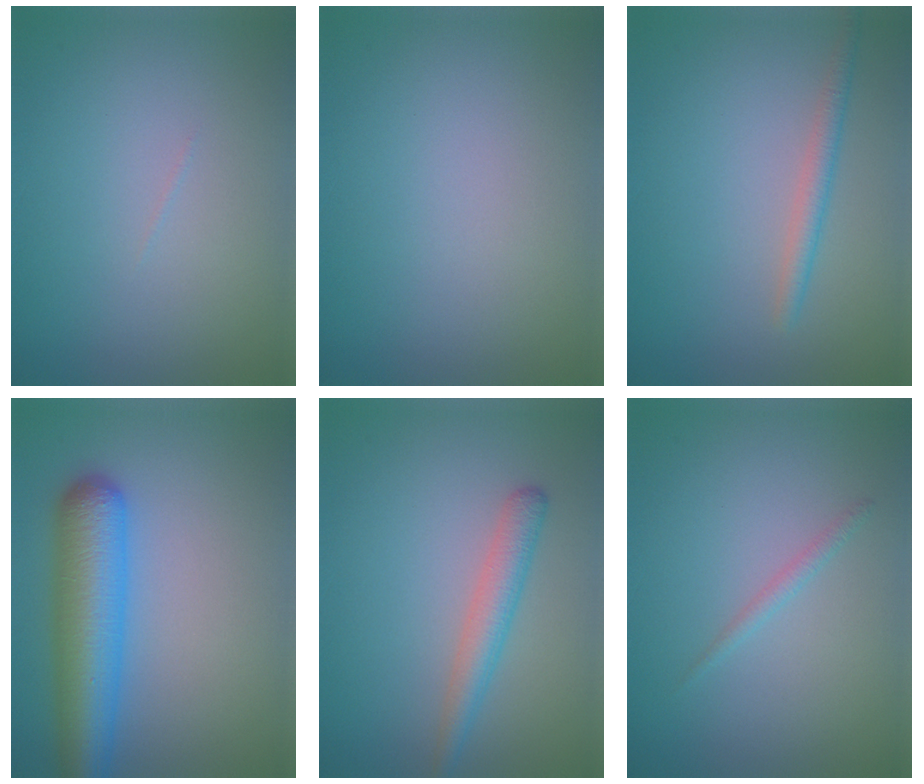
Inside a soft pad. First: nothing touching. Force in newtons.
{"total": 0.0}
{"total": 1.9, "press": 1.9, "slide": 0.0}
{"total": 7.5, "press": 7.5, "slide": 0.2}
{"total": 2.8, "press": 2.7, "slide": 0.2}
{"total": 0.9, "press": 0.9, "slide": 0.1}